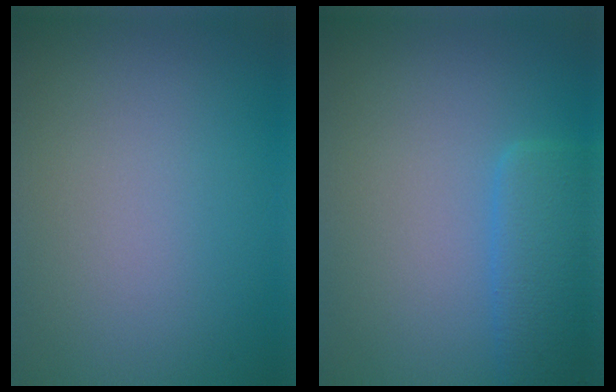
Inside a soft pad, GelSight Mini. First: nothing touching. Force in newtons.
{"total": 3.3, "press": 3.3, "slide": 0.2}